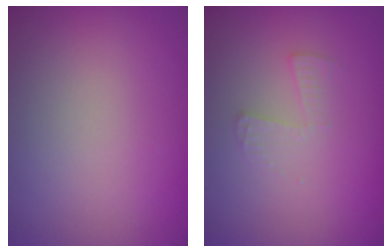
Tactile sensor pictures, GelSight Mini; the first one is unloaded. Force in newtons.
{"total": 1.4, "press": 1.4, "slide": 0.1}